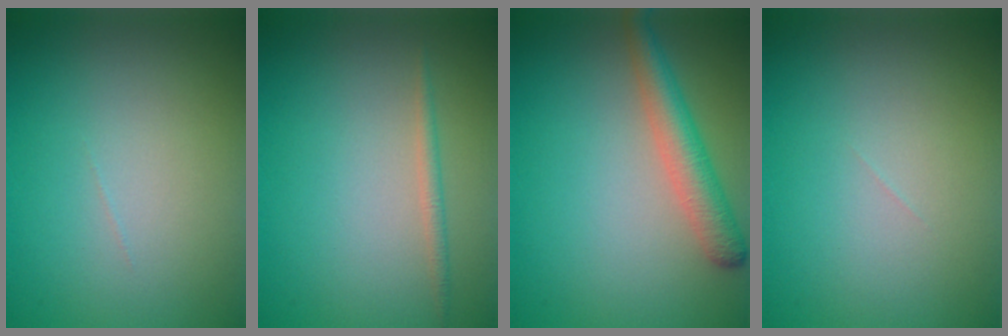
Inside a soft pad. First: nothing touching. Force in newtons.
{"total": 1.1, "press": 1.1, "slide": 0.1}
{"total": 3.8, "press": 3.8, "slide": 0.1}
{"total": 0.0}